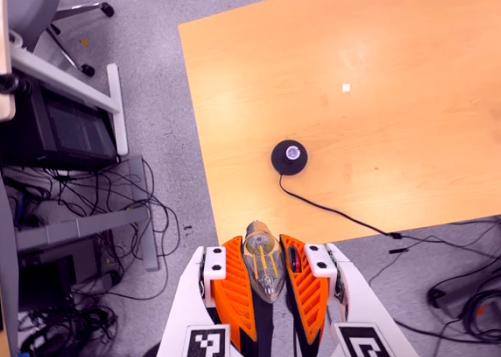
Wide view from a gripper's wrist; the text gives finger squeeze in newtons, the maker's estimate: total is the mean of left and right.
{"total": 22.3, "left": 25.5, "right": 19.0}